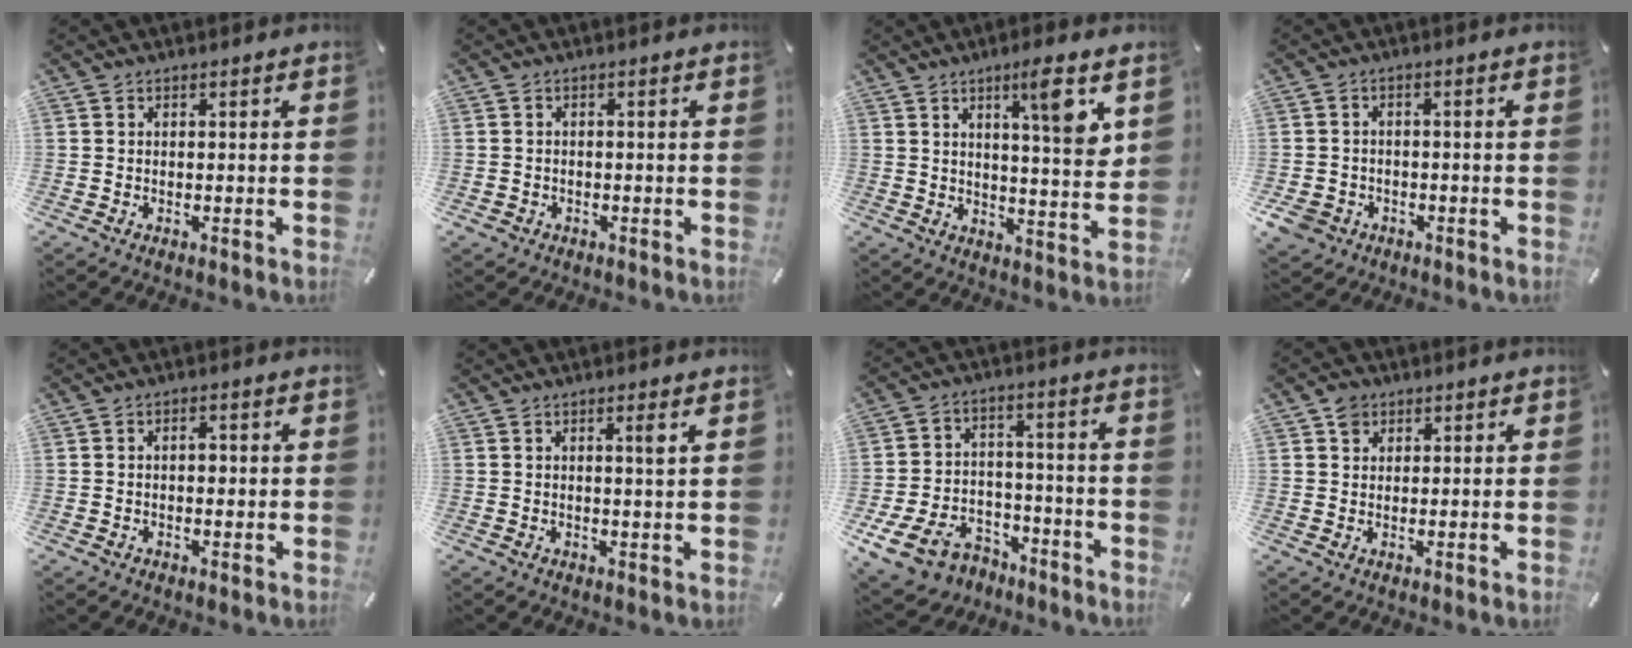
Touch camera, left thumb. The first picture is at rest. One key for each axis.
{"total": 1.2, "fx": -0.7, "fy": 1.0, "fz": 0.1, "tx": -0.003, "ty": 0.007, "tz": -0.017}
{"total": 9.5, "fx": 5.3, "fy": 0.8, "fz": 7.8, "tx": -0.115, "ty": -0.033, "tz": 0.077}
{"total": 4.8, "fx": -2.5, "fy": 3.9, "fz": 1.6, "tx": -0.050, "ty": 0.008, "tz": -0.050}
{"total": 2.1, "fx": 0.1, "fy": 1.3, "fz": 1.6, "tx": -0.025, "ty": -0.001, "tz": 0.000}
{"total": 2.2, "fx": 1.0, "fy": 0.0, "fz": 2.0, "tx": -0.034, "ty": -0.007, "tz": 0.014}
{"total": 12.0, "fx": -7.0, "fy": 8.3, "fz": 5.0, "tx": -0.101, "ty": 0.050, "tz": -0.123}
{"total": 3.1, "fx": 1.4, "fy": 2.7, "fz": 0.7, "tx": -0.003, "ty": -0.001, "tz": 0.023}